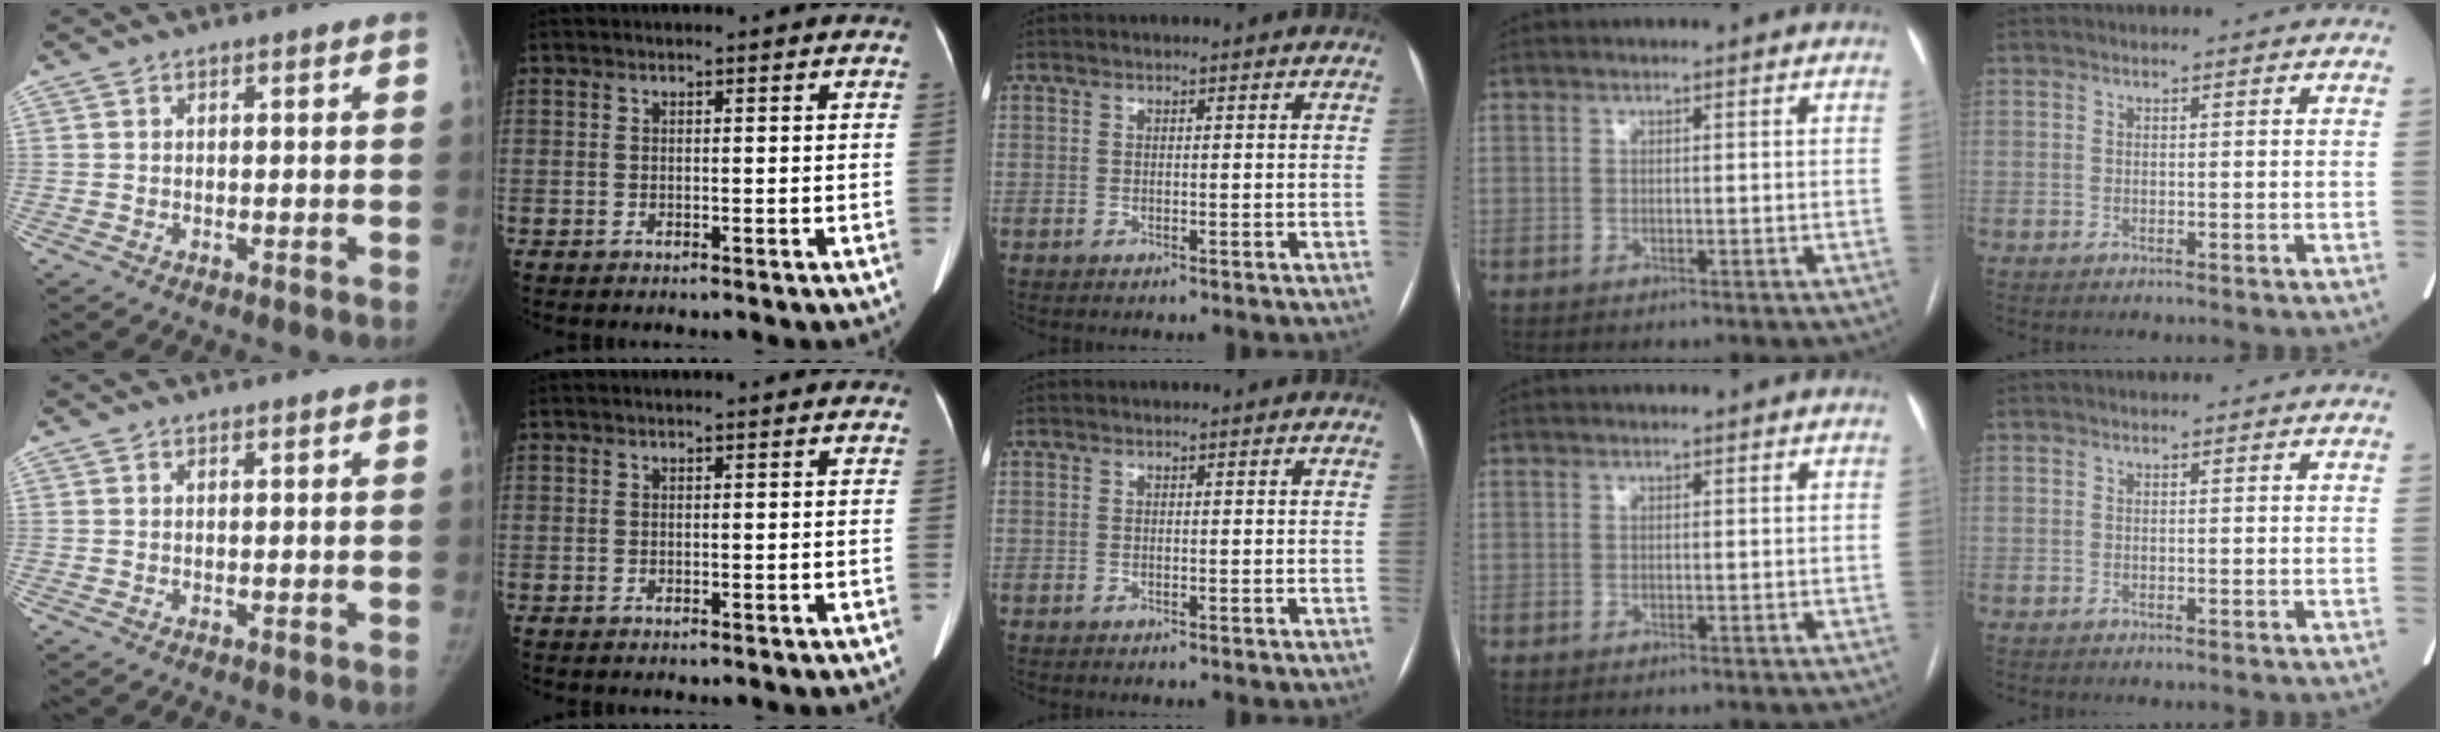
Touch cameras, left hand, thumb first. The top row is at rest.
{}